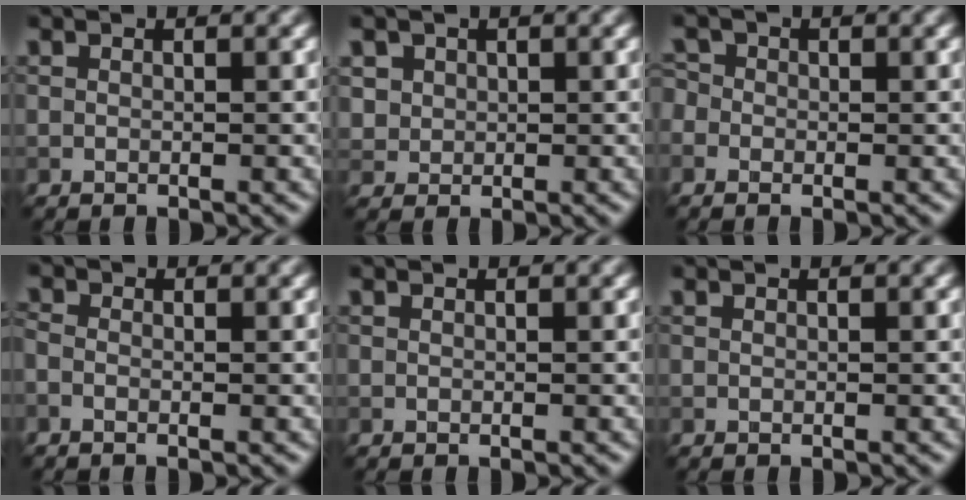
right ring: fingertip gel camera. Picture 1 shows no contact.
{"total": 1.8, "force": [0.7, 1.6, 0.4], "torque": [-0.011, -0.006, 0.029]}
{"total": 1.4, "force": [-0.1, 1.3, 0.5], "torque": [-0.007, 0.004, -0.014]}
{"total": 1.0, "force": [-0.4, 0.6, 0.7], "torque": [-0.018, -0.005, -0.015]}
{"total": 0.0}
{"total": 0.0}